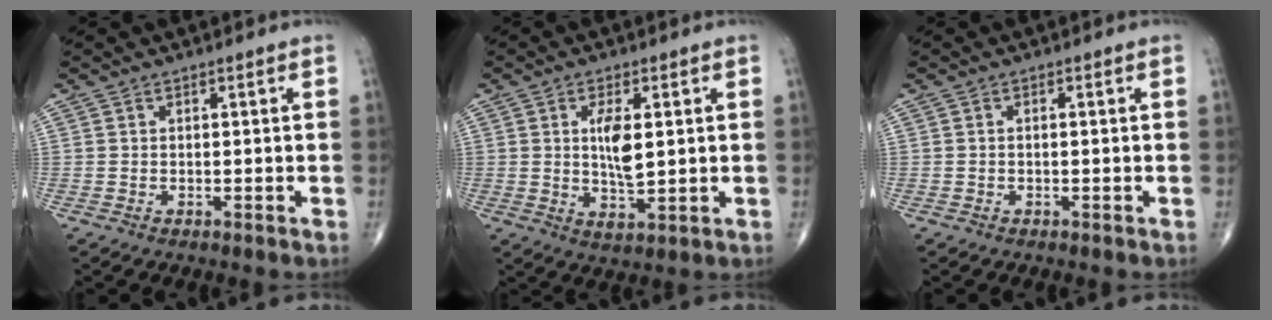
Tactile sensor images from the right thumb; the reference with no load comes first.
{"total": 6.9, "force": [1.1, 2.8, 6.2], "torque": [-0.105, -0.014, 0.023]}
{"total": 0.5, "force": [-0.1, 0.2, 0.5], "torque": [-0.010, 0.000, -0.003]}